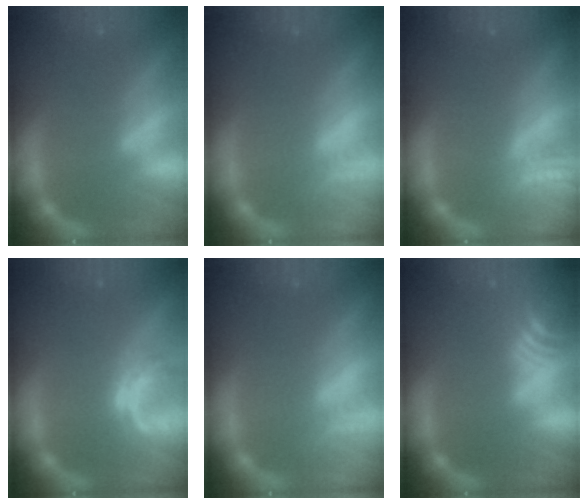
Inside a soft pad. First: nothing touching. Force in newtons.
{"total": 1.5}
{"total": 3.9}
{"total": 2.5}
{"total": 1.5}
{"total": 7.0}